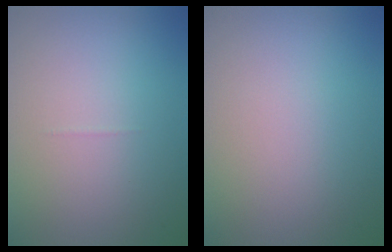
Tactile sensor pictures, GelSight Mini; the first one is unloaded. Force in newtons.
{"total": 0.0}